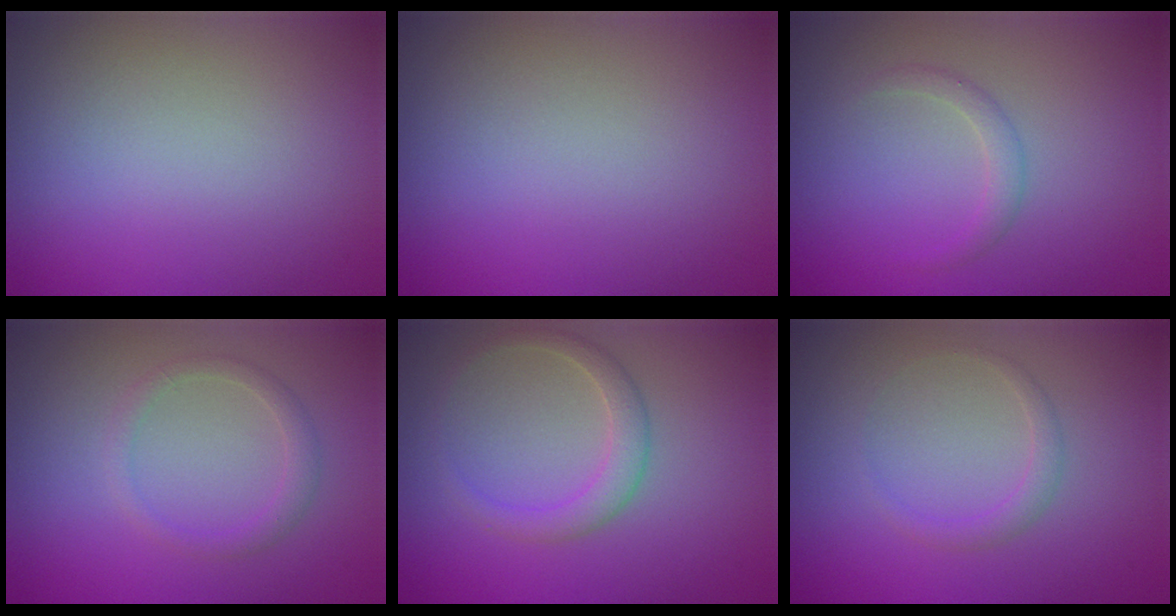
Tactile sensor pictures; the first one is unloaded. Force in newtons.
{"total": 0.0}
{"total": 1.2, "press": 1.2, "slide": 0.0}
{"total": 1.5, "press": 1.5, "slide": 0.1}
{"total": 2.4, "press": 2.4, "slide": 0.2}
{"total": 1.2, "press": 1.2, "slide": 0.1}